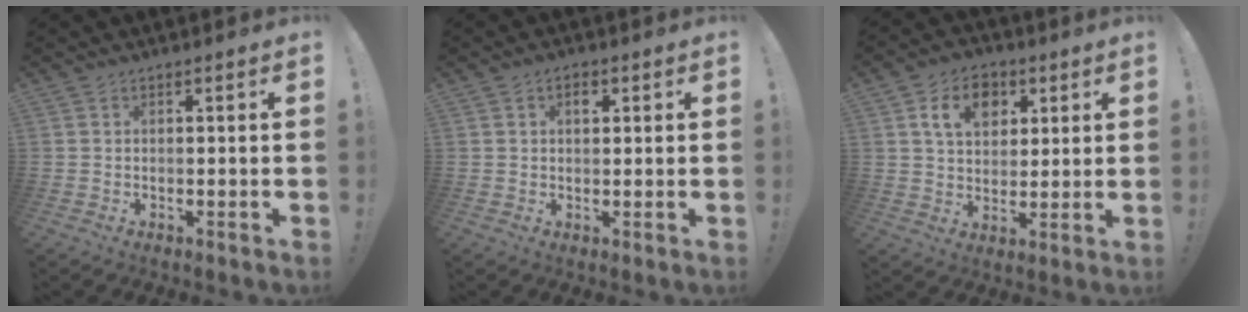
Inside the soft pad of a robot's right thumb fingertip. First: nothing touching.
{"total": 2.6, "force": [0.8, 1.9, 1.6], "torque": [-0.014, -0.002, 0.009]}
{"total": 11.8, "force": [4.8, 8.9, 6.1], "torque": [-0.088, -0.008, 0.089]}